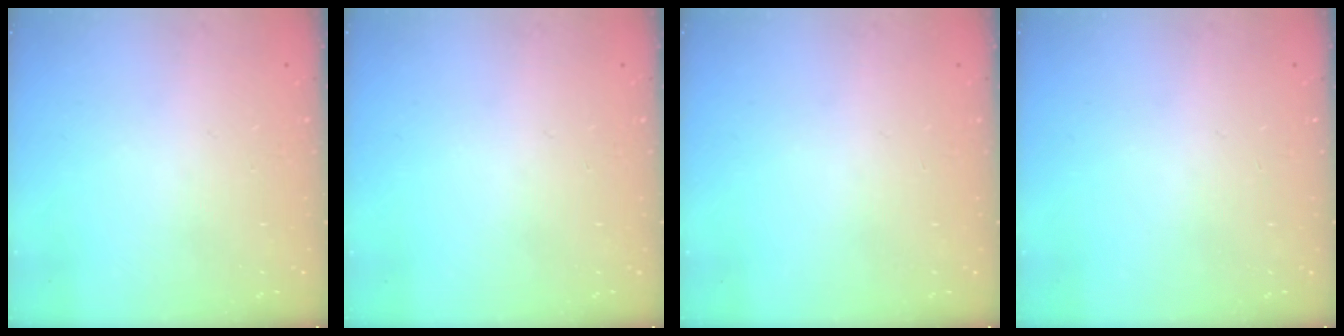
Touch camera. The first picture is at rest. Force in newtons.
{"total": 0.0}
{"total": 0.0}
{"total": 0.0}